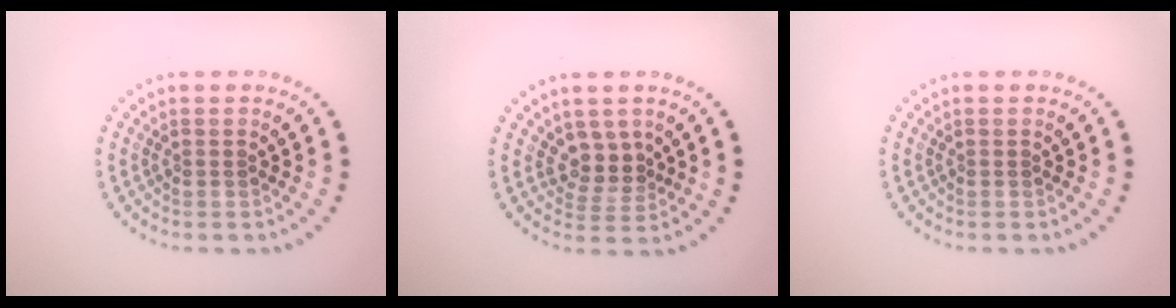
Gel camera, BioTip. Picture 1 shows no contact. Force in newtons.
{"total": 2.6, "press": 2.0, "slide": 1.7}
{"total": 0.0}